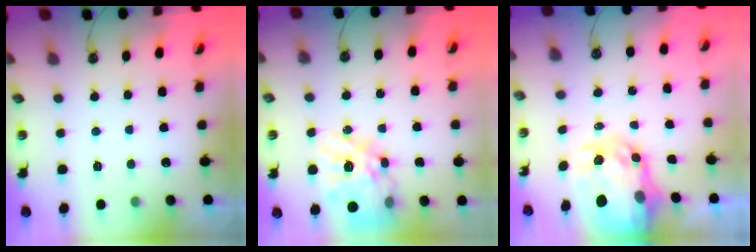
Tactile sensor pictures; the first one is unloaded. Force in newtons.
{"total": 20.0, "press": 19.9, "slide": 1.8}
{"total": 9.7, "press": 9.6, "slide": 0.9}